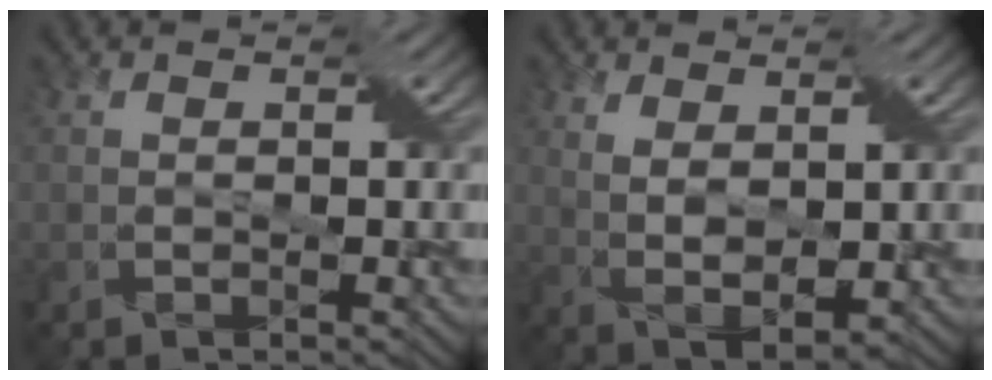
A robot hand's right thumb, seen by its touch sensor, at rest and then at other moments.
{"total": 3.6, "force": [1.8, 1.5, 2.7], "torque": [-0.069, -0.005, 0.036]}